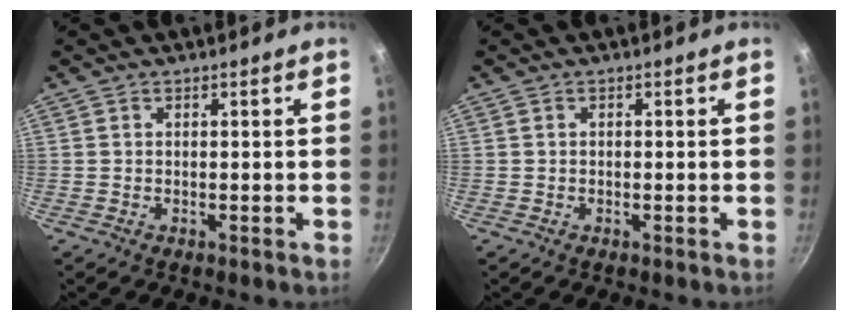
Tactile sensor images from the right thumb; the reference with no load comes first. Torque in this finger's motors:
{"motor_torque": [-0.19, -0.46, -0.24, -0.20, -0.03]}